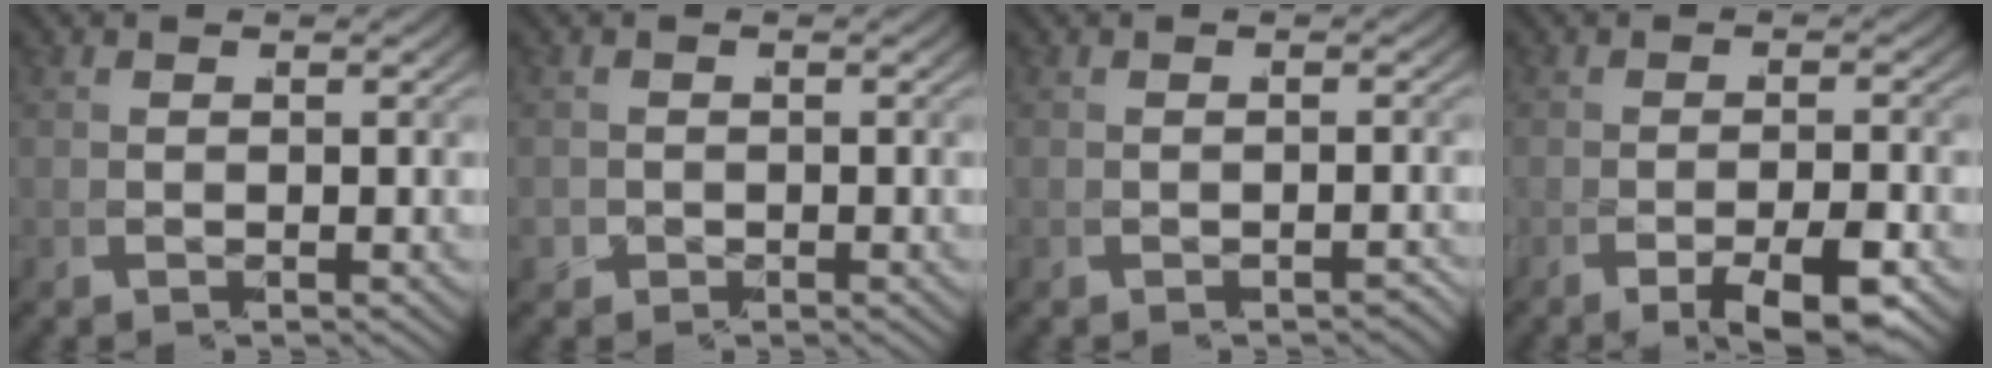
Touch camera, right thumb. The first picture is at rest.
{"total": 1.1, "force": [-0.7, 0.7, -0.5], "torque": [0.009, -0.011, 0.000]}
{"total": 1.1, "force": [-1.0, -0.2, -0.2], "torque": [-0.013, -0.008, -0.013]}
{"total": 3.2, "force": [-2.0, -0.4, 2.5], "torque": [-0.050, -0.001, -0.032]}